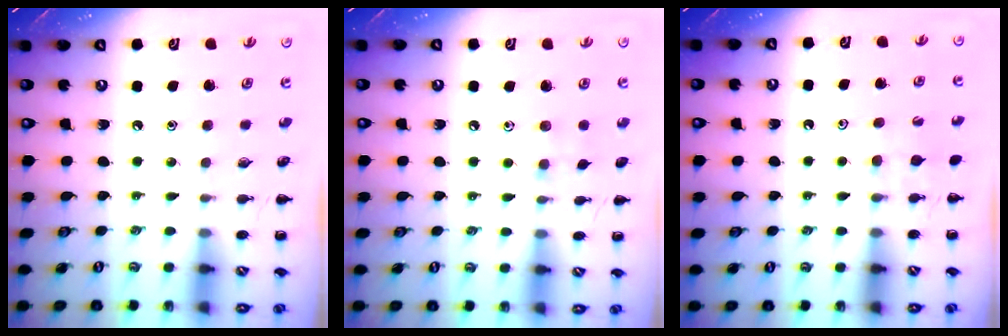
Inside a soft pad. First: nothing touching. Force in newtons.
{"total": 4.1, "press": 3.9, "slide": 1.2}
{"total": 5.7, "press": 5.5, "slide": 1.7}